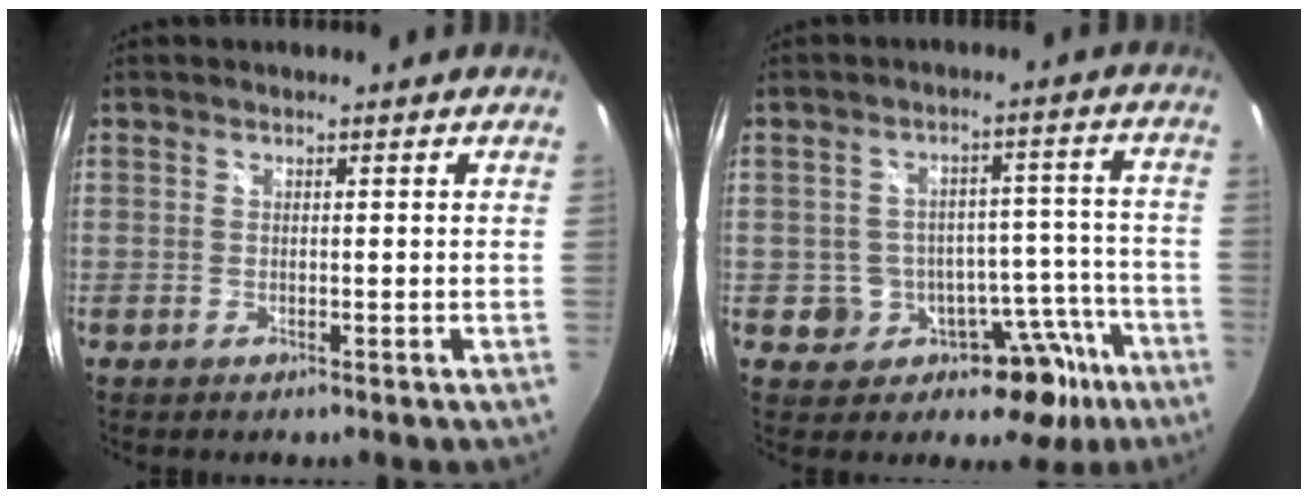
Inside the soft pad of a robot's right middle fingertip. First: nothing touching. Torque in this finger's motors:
{"motor_torque": [0.05, -0.10, 0.04, 0.00]}